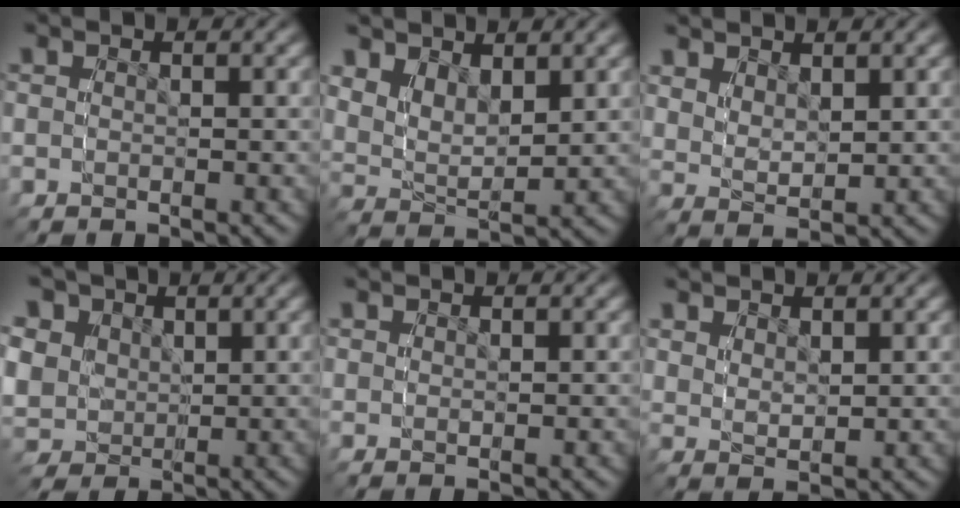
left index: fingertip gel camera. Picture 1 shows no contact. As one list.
[{"total": 4.6, "force": [2.7, 2.7, 2.5], "torque": [-0.061, -0.011, 0.049]}, {"total": 2.6, "force": [2.1, 0.6, 1.5], "torque": [-0.029, -0.006, 0.046]}, {"total": 10.1, "force": [2.6, 8.7, 4.5], "torque": [-0.108, -0.027, 0.051]}, {"total": 0.9, "force": [0.8, -0.5, 0.1], "torque": [0.003, 0.000, 0.019]}, {"total": 2.0, "force": [1.9, 0.0, 0.8], "torque": [-0.012, -0.004, 0.044]}]